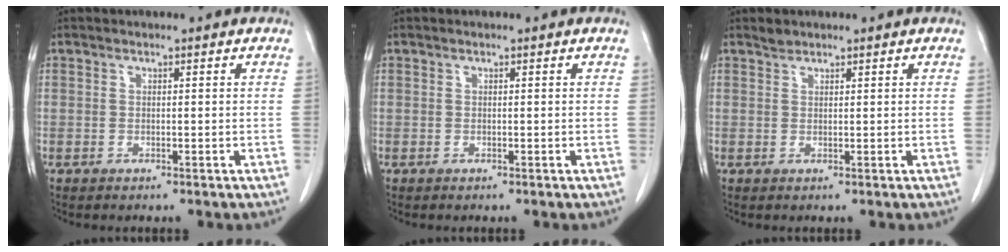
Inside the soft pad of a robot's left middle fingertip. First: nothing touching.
{"total": 0.0}
{"total": 1.0, "force": [0.9, 0.4, 0.1], "torque": [-0.004, 0.000, 0.017]}